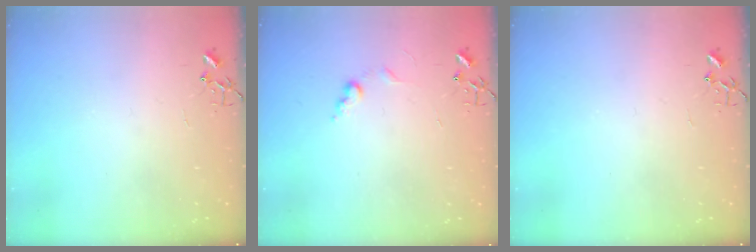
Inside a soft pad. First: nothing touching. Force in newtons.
{"total": 6.0, "press": 5.9, "slide": 0.7}
{"total": 0.0}